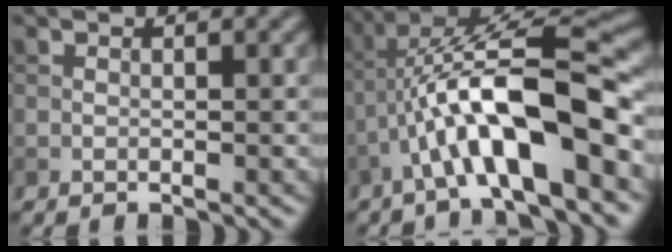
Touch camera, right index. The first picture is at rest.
{"total": 10.4, "force": [-2.9, 2.6, 9.6], "torque": [-0.167, 0.022, -0.051]}